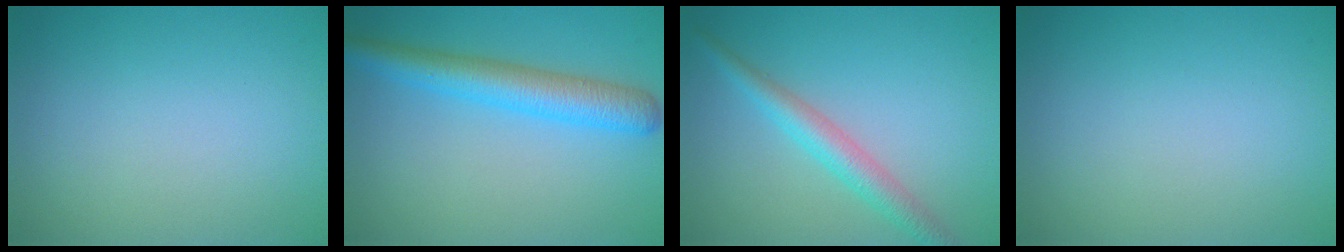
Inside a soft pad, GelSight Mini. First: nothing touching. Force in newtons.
{"total": 5.0, "press": 5.0, "slide": 0.2}
{"total": 3.3, "press": 3.3, "slide": 0.1}
{"total": 0.0}